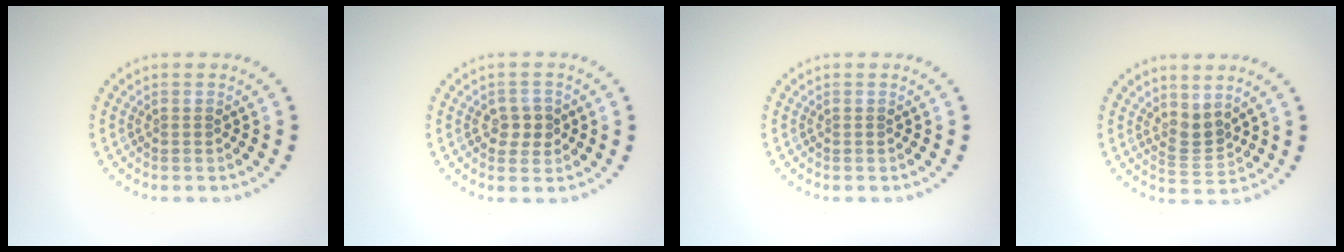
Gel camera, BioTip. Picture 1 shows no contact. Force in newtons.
{"total": 2.2, "press": 2.1, "slide": 0.5}
{"total": 0.0}
{"total": 2.3, "press": 1.6, "slide": 1.6}